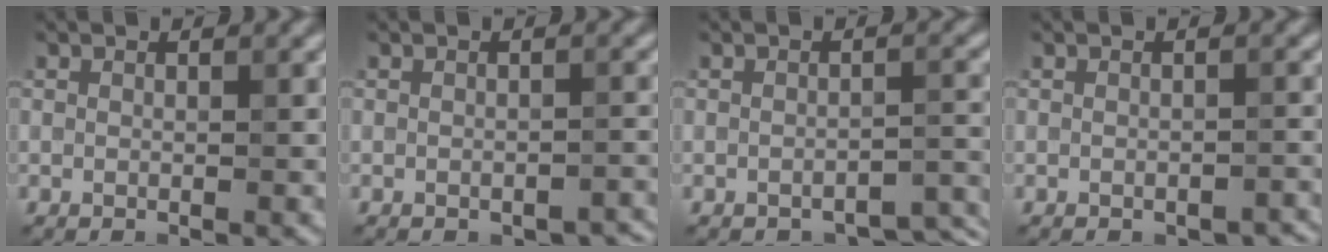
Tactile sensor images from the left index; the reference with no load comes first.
{"total": 1.9, "force": [-1.6, 0.6, 0.8], "torque": [-0.015, -0.001, -0.016]}
{"total": 2.9, "force": [-2.5, 0.8, 1.1], "torque": [-0.021, -0.001, -0.028]}
{"total": 1.6, "force": [-1.4, 0.4, 0.5], "torque": [-0.012, 0.000, -0.015]}